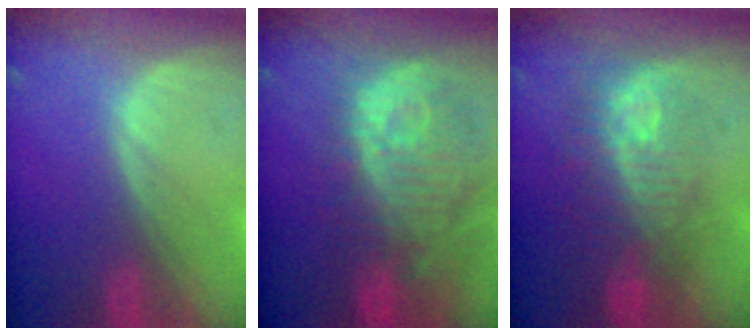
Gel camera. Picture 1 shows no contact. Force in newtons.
{"total": 12.5, "press": 11.1, "slide": 5.7}
{"total": 9.7, "press": 8.9, "slide": 3.9}